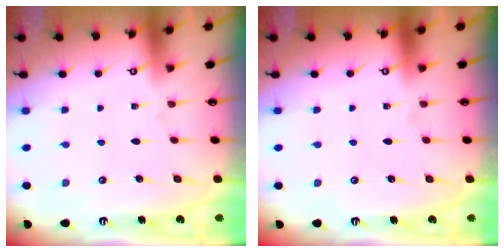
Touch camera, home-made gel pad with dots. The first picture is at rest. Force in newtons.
{"total": 0.0}